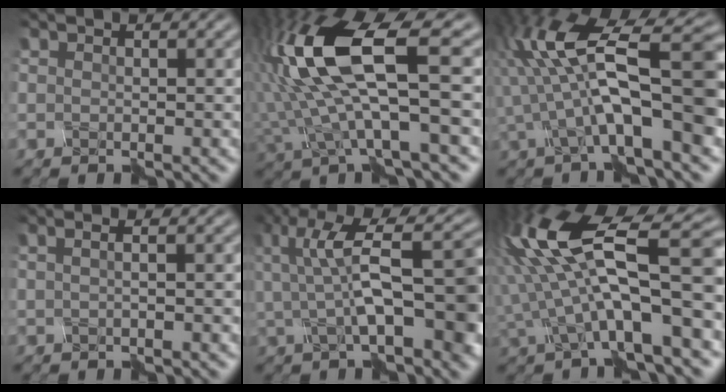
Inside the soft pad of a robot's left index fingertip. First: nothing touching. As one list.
[{"total": 11.4, "force": [0.6, 3.8, 10.7], "torque": [-0.236, 0.008, 0.019]}, {"total": 10.5, "force": [-1.3, 3.6, 9.8], "torque": [-0.166, 0.029, -0.025]}, {"total": 1.7, "force": [-0.3, 0.8, 1.5], "torque": [-0.014, 0.009, -0.019]}, {"total": 10.4, "force": [0.8, 3.7, 9.7], "torque": [-0.164, 0.018, 0.014]}, {"total": 13.4, "force": [0.1, 4.5, 12.6], "torque": [-0.235, 0.026, 0.001]}]